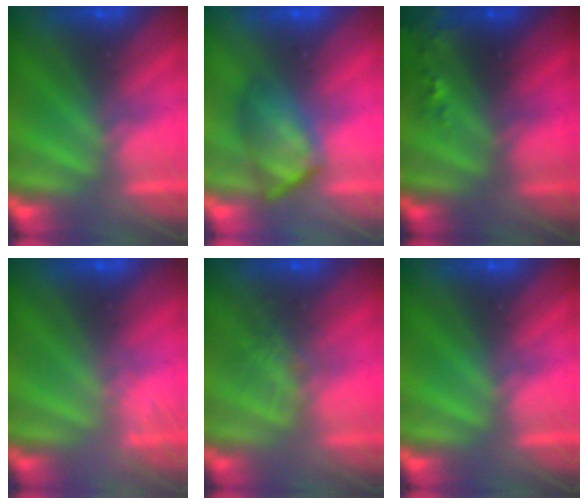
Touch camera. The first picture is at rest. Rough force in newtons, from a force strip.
{"total": 4.3}
{"total": 8.5}
{"total": 1.6}
{"total": 2.7}
{"total": 0.0}